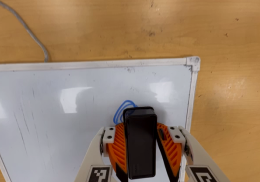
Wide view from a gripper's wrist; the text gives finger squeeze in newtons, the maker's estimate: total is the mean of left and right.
{"total": 13.0, "left": 15.7, "right": 10.3}